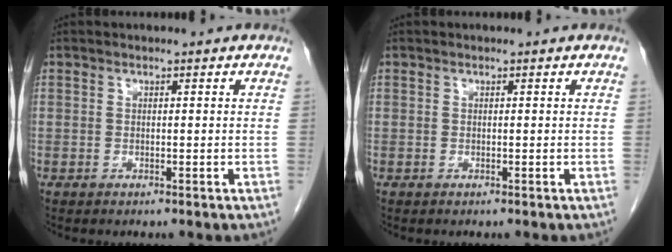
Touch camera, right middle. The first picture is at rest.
{"total": 0.0}